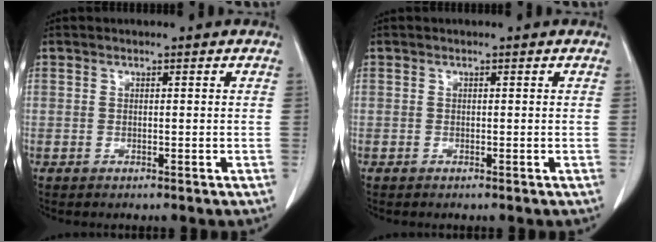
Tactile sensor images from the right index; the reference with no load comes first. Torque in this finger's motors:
{"motor_torque": [-0.03, 0.00, -0.01, 0.00]}